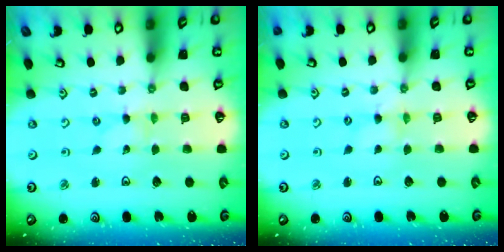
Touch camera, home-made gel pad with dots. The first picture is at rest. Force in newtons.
{"total": 1.1, "press": 1.1, "slide": 0.1}